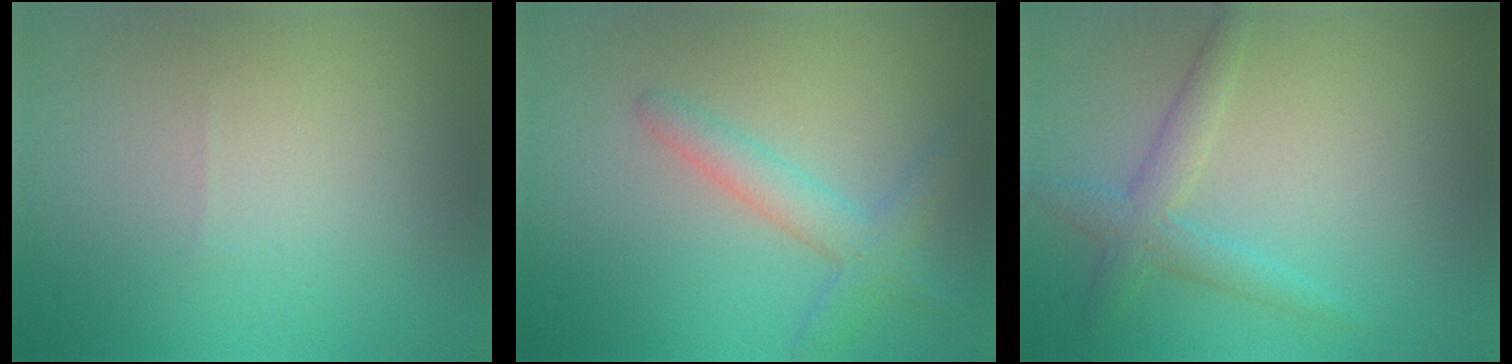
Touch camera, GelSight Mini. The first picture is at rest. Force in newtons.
{"total": 2.8, "press": 2.8, "slide": 0.1}
{"total": 2.8, "press": 2.8, "slide": 0.0}